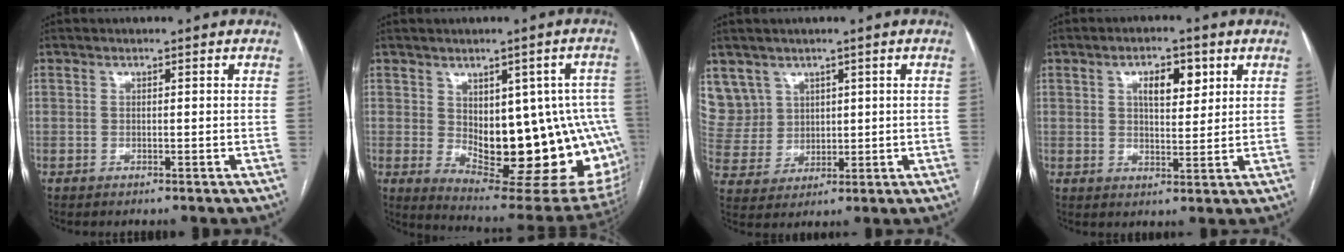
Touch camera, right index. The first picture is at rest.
{"total": 21.0, "force": [-1.4, 8.3, 19.2], "torque": [-0.171, 0.008, 0.010]}
{"total": 8.7, "force": [4.9, 7.2, 0.3], "torque": [-0.018, 0.025, 0.116]}
{"total": 5.8, "force": [2.4, 2.5, 4.6], "torque": [-0.077, 0.006, 0.041]}